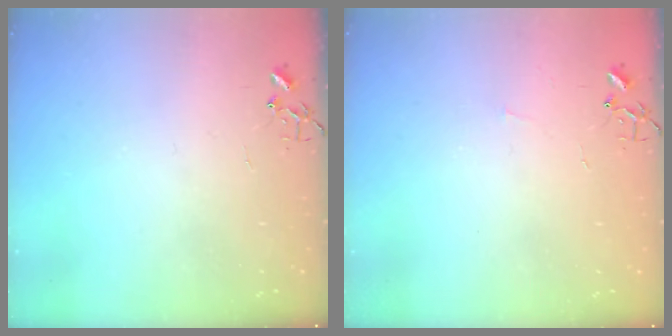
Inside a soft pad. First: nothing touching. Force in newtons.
{"total": 2.3, "press": 2.3, "slide": 0.4}